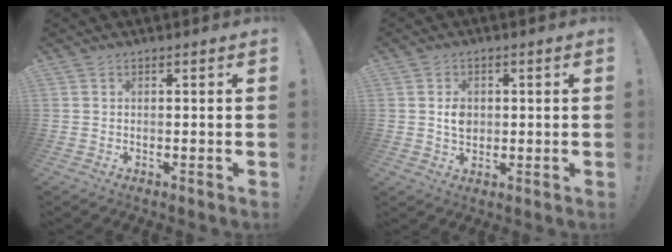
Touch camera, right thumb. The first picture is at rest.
{"total": 4.1, "force": [0.3, 3.2, 2.6], "torque": [-0.020, -0.005, 0.001]}